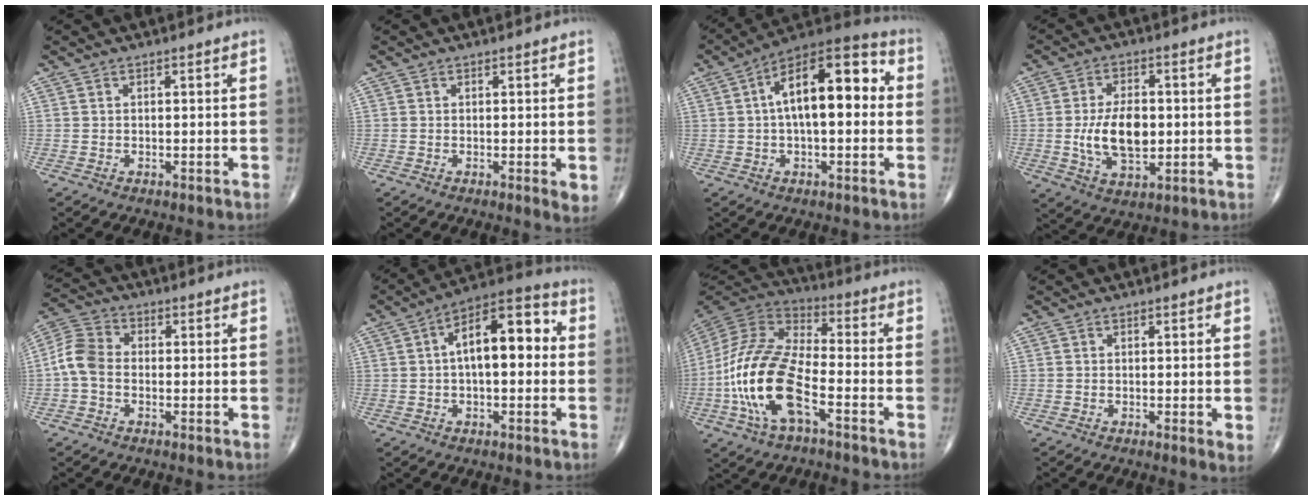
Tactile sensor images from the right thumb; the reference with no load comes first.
{"total": 2.2, "force": [-0.2, 0.4, 2.1], "torque": [-0.030, -0.008, -0.006]}
{"total": 16.9, "force": [2.1, 7.7, 14.9], "torque": [-0.215, 0.043, 0.022]}
{"total": 11.0, "force": [-0.6, 6.1, 9.1], "torque": [-0.150, -0.001, -0.004]}
{"total": 6.6, "force": [-1.0, 4.8, 4.4], "torque": [-0.085, 0.020, -0.033]}
{"total": 13.9, "force": [1.5, 6.5, 12.2], "torque": [-0.169, 0.040, 0.011]}
{"total": 18.4, "force": [-6.2, 7.9, 15.4], "torque": [-0.322, 0.035, -0.121]}
{"total": 1.9, "force": [0.0, 0.3, 1.9], "torque": [-0.030, -0.007, -0.005]}